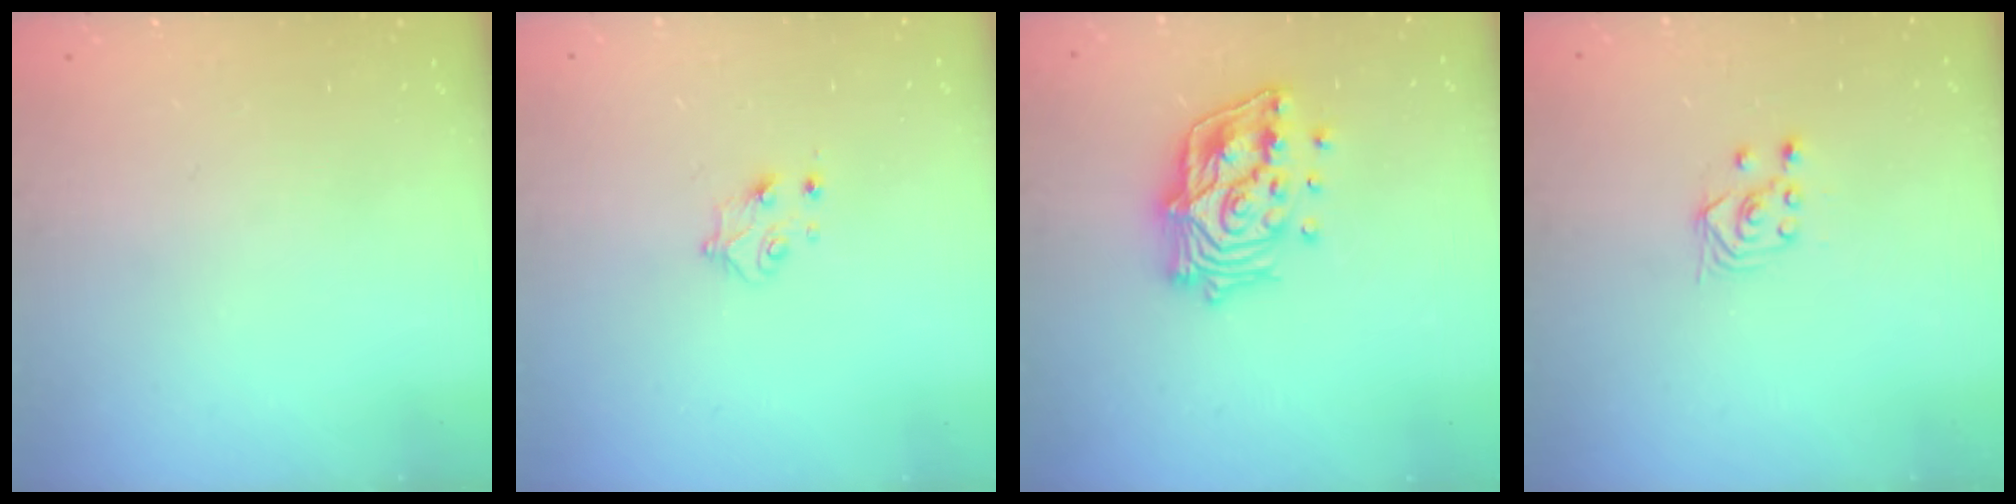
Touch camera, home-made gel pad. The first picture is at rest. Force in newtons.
{"total": 4.4, "press": 4.4, "slide": 0.5}
{"total": 17.1, "press": 16.9, "slide": 2.5}
{"total": 2.8, "press": 2.4, "slide": 1.4}